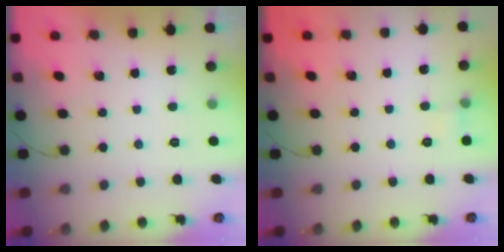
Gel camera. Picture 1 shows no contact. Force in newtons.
{"total": 4.8, "press": 4.6, "slide": 1.5}